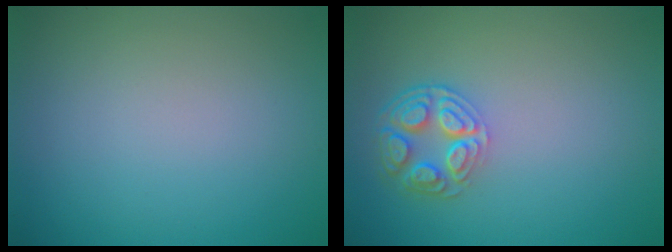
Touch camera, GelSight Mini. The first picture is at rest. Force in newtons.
{"total": 4.3, "press": 3.4, "slide": 2.7}